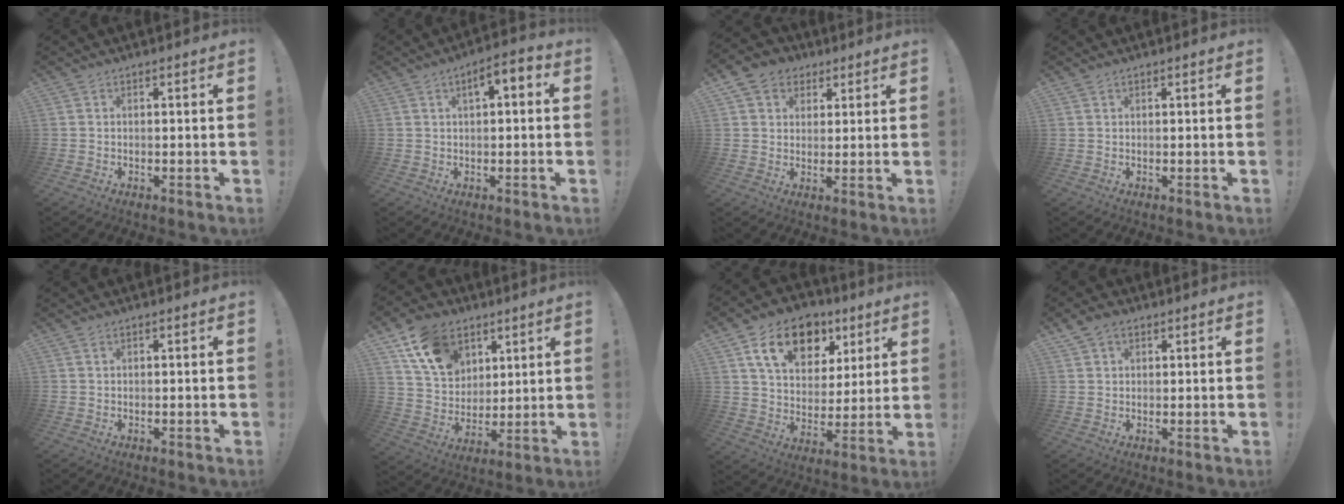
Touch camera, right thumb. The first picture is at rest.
{"total": 4.5, "force": [0.7, 2.0, 4.0], "torque": [-0.056, 0.000, 0.007]}
{"total": 7.9, "force": [3.5, 6.7, 2.2], "torque": [-0.030, -0.008, 0.072]}
{"total": 0.7, "force": [0.6, 0.3, 0.0], "torque": [0.004, -0.002, 0.012]}
{"total": 0.5, "force": [0.4, 0.2, 0.2], "torque": [0.000, -0.001, 0.007]}
{"total": 15.1, "force": [8.1, 10.9, 6.6], "torque": [-0.117, -0.036, 0.160]}
{"total": 17.0, "force": [8.9, 11.2, 9.1], "torque": [-0.141, -0.036, 0.160]}
{"total": 3.9, "force": [2.3, 2.7, 1.7], "torque": [-0.031, -0.004, 0.045]}